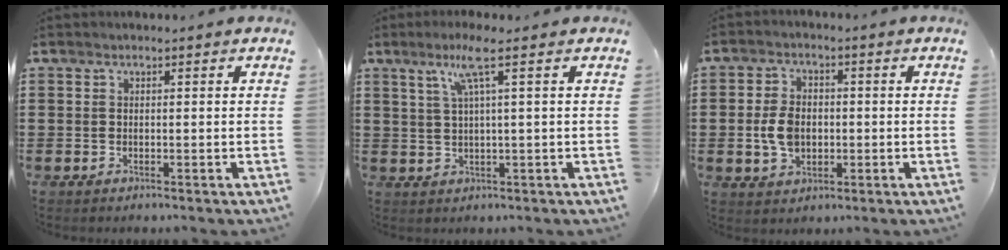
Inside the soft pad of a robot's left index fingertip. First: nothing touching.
{"total": 5.4, "force": [2.3, -0.2, 4.9], "torque": [-0.102, -0.001, 0.035]}
{"total": 5.5, "force": [-0.5, 3.7, 4.0], "torque": [-0.098, 0.003, -0.015]}